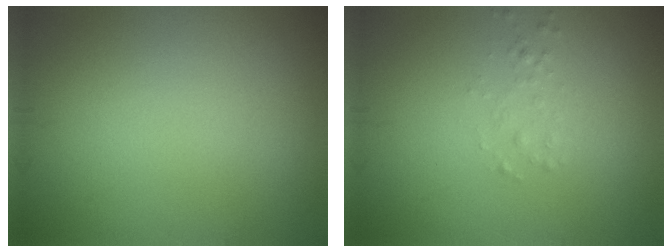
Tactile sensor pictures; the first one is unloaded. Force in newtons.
{"total": 0.8, "press": 0.7, "slide": 0.1}